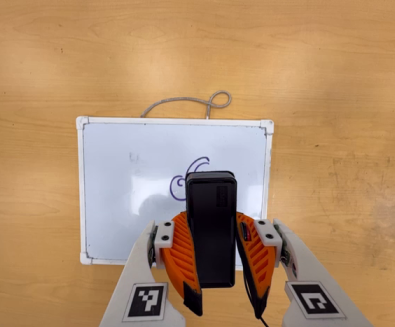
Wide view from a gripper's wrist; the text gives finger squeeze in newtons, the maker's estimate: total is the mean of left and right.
{"total": 10.2, "left": 8.2, "right": 12.2}